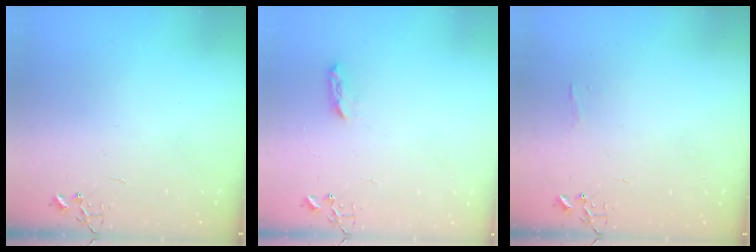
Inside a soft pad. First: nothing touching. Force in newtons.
{"total": 5.3, "press": 5.2, "slide": 0.6}
{"total": 3.4, "press": 3.4, "slide": 0.4}